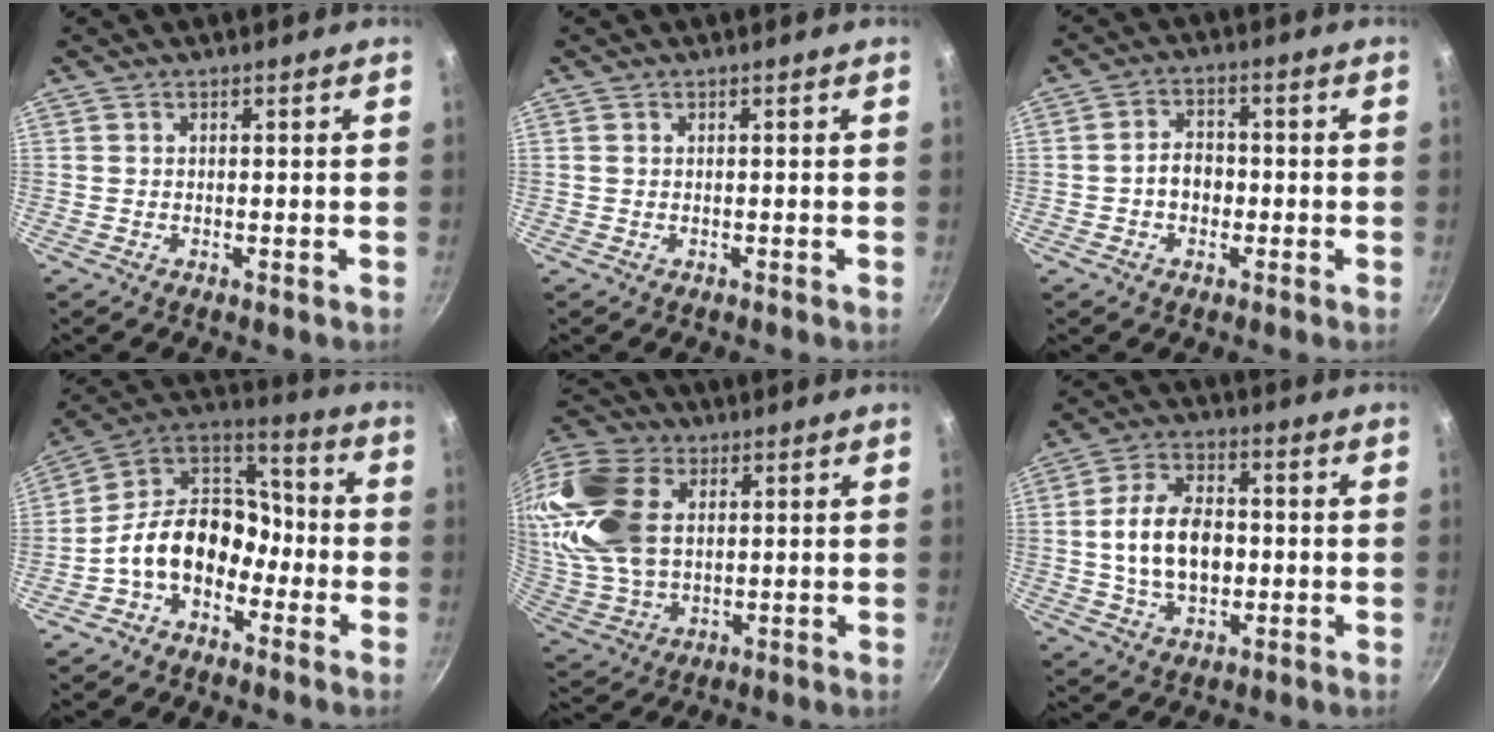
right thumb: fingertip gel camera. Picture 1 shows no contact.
{"total": 0.0}
{"total": 5.1, "force": [-1.0, 3.8, 3.2], "torque": [-0.029, 0.018, -0.020]}
{"total": 15.0, "force": [-5.5, 10.7, 9.0], "torque": [-0.106, 0.074, -0.128]}
{"total": 22.2, "force": [5.2, 14.9, 15.5], "torque": [-0.327, 0.004, 0.100]}
{"total": 12.8, "force": [-0.3, 8.3, 9.8], "torque": [-0.156, 0.019, -0.009]}